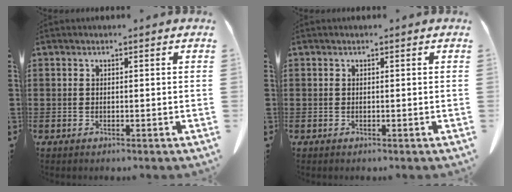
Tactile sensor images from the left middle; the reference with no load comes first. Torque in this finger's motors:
{"motor_torque": [0.00, 0.00, 0.00, 0.00]}